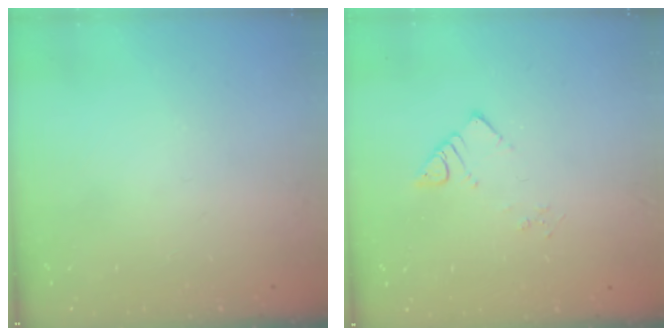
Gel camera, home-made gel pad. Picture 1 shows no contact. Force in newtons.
{"total": 3.3, "press": 3.3, "slide": 0.1}